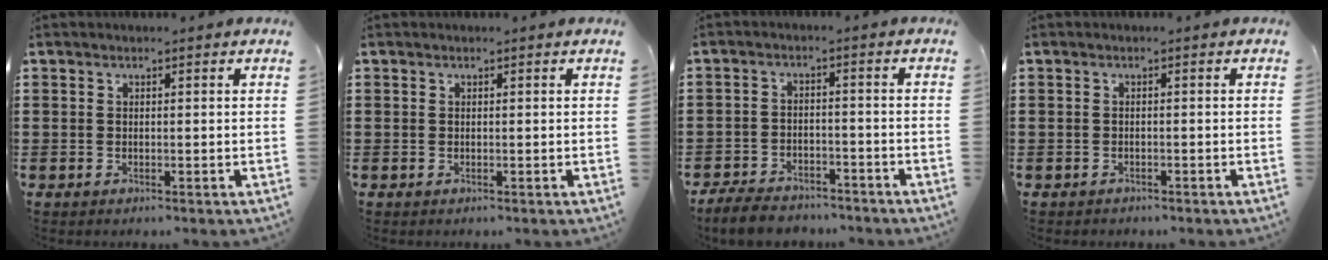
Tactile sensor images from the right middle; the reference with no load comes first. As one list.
[{"total": 0.0}, {"total": 5.0, "force": [-4.8, 0.9, 1.0], "torque": [-0.028, 0.004, -0.098]}, {"total": 0.7, "force": [-0.7, 0.2, -0.1], "torque": [-0.001, 0.000, -0.015]}]